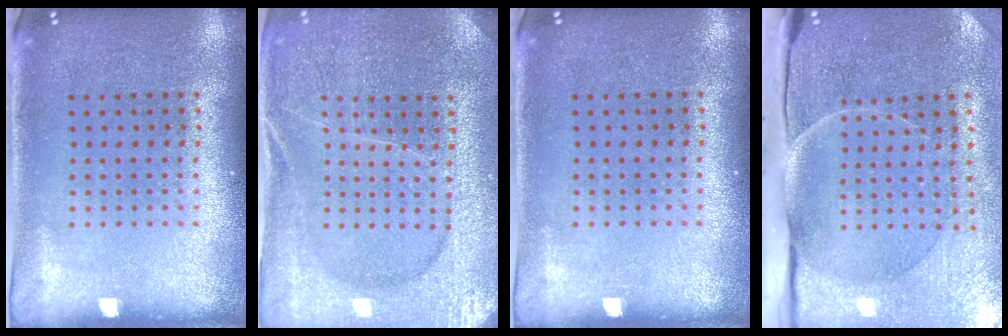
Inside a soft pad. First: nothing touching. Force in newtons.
{"total": 3.7, "press": 3.6, "slide": 0.8}
{"total": 0.0}
{"total": 4.8, "press": 3.9, "slide": 2.8}